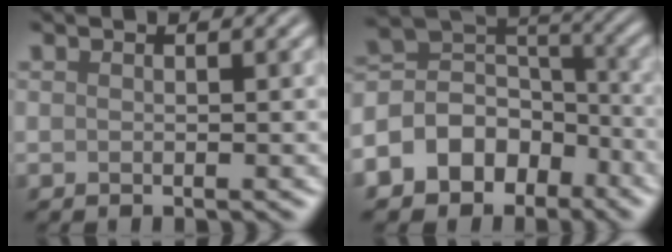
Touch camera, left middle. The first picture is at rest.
{"total": 8.1, "force": [-4.3, 5.8, 3.7], "torque": [-0.064, 0.011, -0.095]}